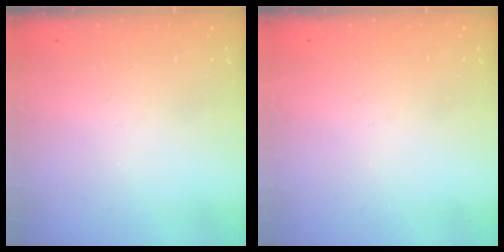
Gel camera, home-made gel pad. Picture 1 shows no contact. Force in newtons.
{"total": 0.0}